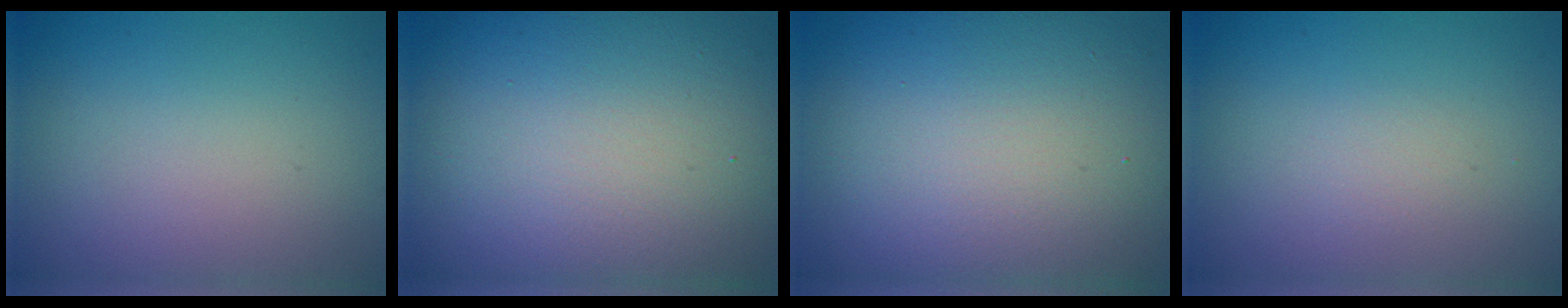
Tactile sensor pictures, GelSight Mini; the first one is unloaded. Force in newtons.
{"total": 18.2, "press": 18.1, "slide": 1.3}
{"total": 16.3, "press": 16.3, "slide": 0.7}
{"total": 0.8, "press": 0.8, "slide": 0.1}